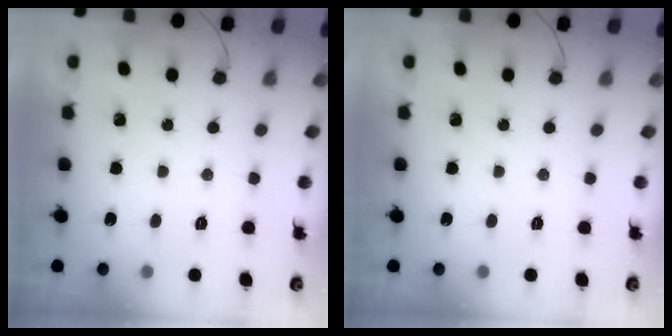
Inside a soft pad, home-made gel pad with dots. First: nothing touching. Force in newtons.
{"total": 0.0}